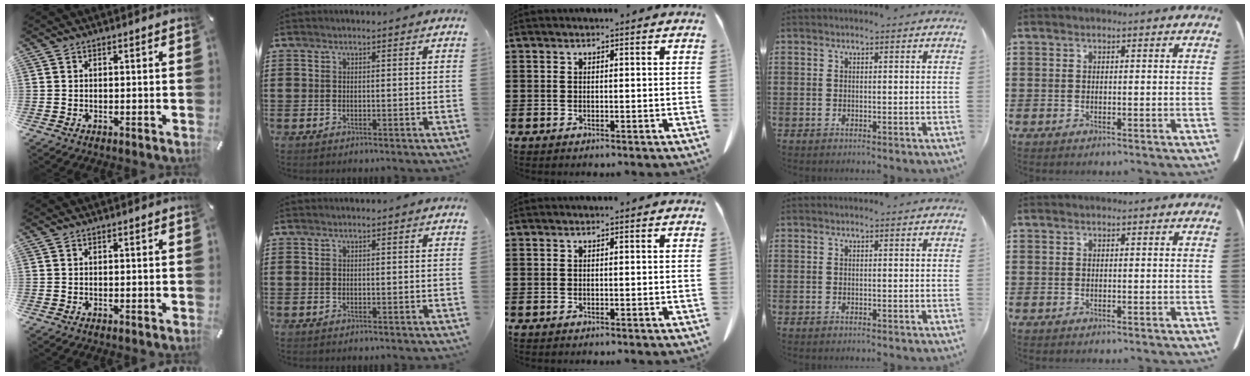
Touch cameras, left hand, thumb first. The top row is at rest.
{}